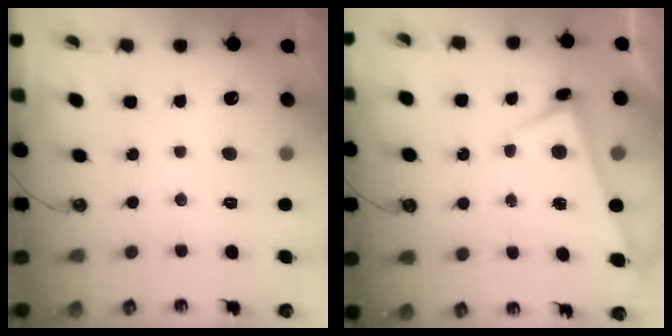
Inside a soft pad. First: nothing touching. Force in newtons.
{"total": 2.8, "press": 2.8, "slide": 0.4}